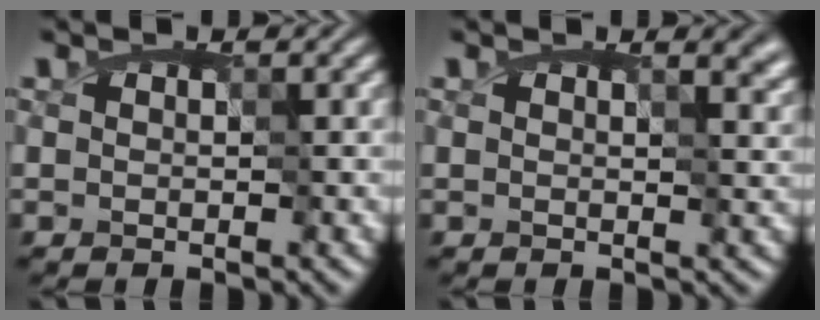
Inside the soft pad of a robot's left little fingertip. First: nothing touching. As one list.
[{"total": 5.3, "force": [3.5, 2.3, 3.1], "torque": [-0.046, 0.019, 0.035]}]